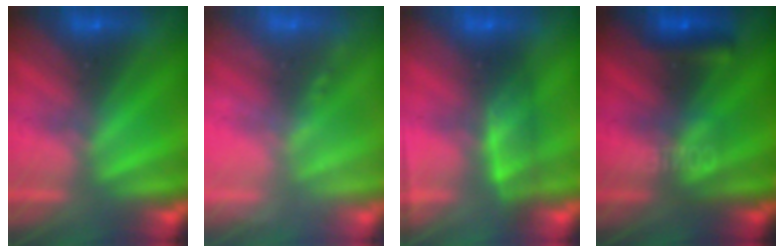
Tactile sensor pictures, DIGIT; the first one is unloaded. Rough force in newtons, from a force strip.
{"total": 2.3}
{"total": 3.8}
{"total": 8.7}